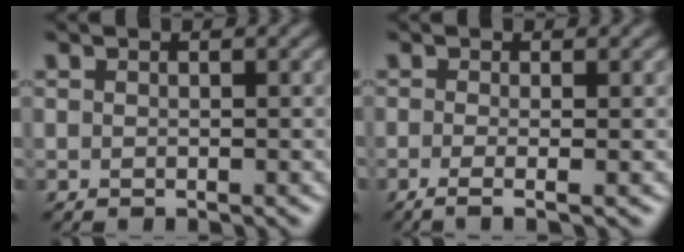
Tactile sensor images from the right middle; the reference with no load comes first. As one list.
[{"total": 2.7, "force": [-0.6, 1.0, 2.4], "torque": [-0.031, -0.009, -0.017]}]